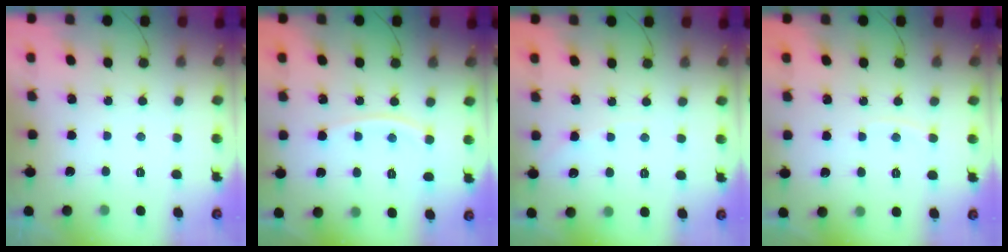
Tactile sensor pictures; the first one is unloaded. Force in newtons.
{"total": 5.9, "press": 5.8, "slide": 0.8}
{"total": 3.9, "press": 3.9, "slide": 0.4}
{"total": 2.8, "press": 2.8, "slide": 0.4}